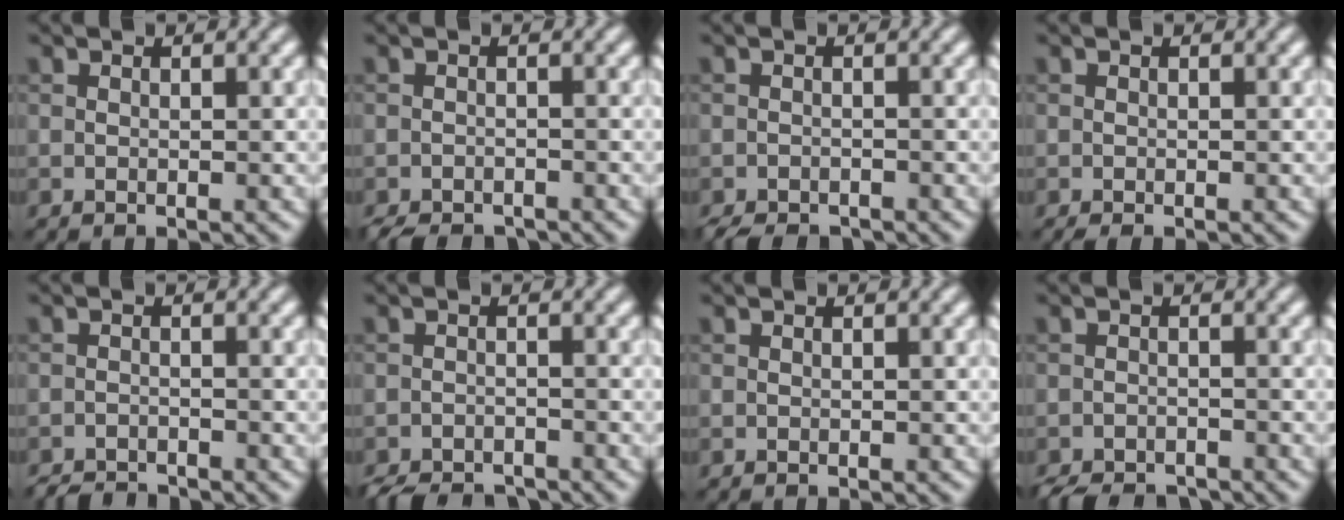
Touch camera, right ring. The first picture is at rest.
{"total": 2.8, "force": [-2.7, 0.7, 0.6], "torque": [-0.007, -0.008, -0.048]}
{"total": 2.5, "force": [-2.3, 0.6, 0.6], "torque": [-0.005, -0.006, -0.042]}
{"total": 0.7, "force": [-0.5, 0.1, 0.4], "torque": [-0.005, -0.001, -0.007]}
{"total": 2.3, "force": [-2.3, 0.4, 0.3], "torque": [-0.002, -0.006, -0.044]}
{"total": 4.2, "force": [-3.9, 1.1, 0.9], "torque": [-0.012, -0.013, -0.068]}
{"total": 0.0}
{"total": 3.8, "force": [-3.5, 1.0, 0.8], "torque": [-0.011, -0.011, -0.062]}